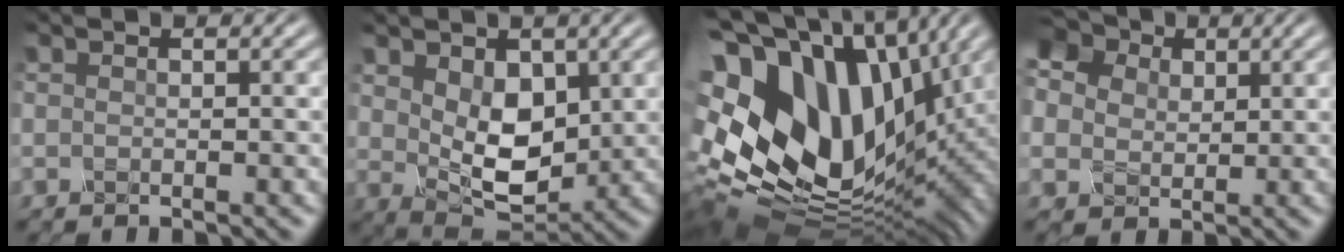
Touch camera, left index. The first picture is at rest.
{"total": 5.4, "force": [1.1, 3.4, 4.0], "torque": [-0.075, -0.007, 0.028]}
{"total": 18.4, "force": [2.7, 13.2, 12.6], "torque": [-0.247, -0.026, 0.097]}
{"total": 10.0, "force": [4.1, 7.8, 4.7], "torque": [-0.107, 0.038, 0.060]}